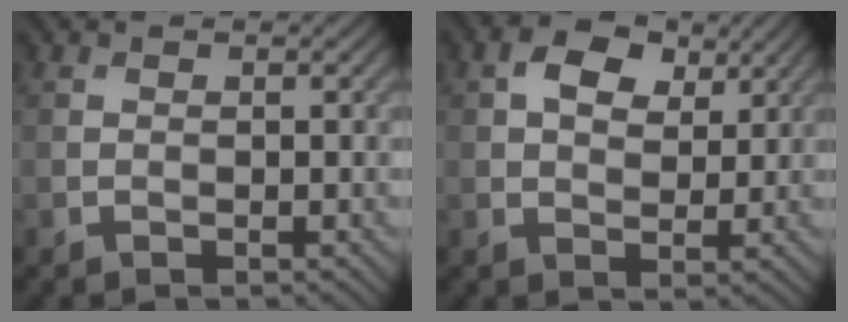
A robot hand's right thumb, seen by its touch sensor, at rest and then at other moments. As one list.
[{"total": 5.5, "force": [2.3, 3.6, 3.5], "torque": [-0.063, 0.002, 0.035]}]